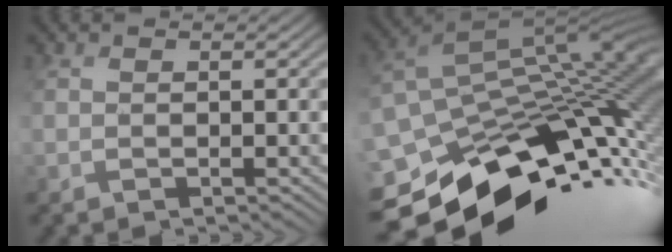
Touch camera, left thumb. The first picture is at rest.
{"total": 12.9, "force": [-8.2, 7.2, 7.0], "torque": [-0.167, -0.026, -0.123]}